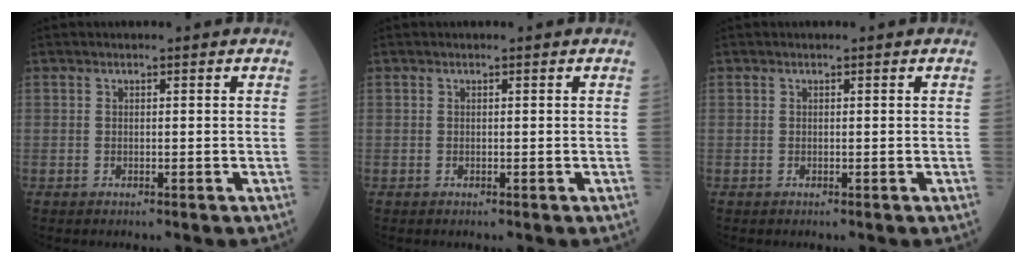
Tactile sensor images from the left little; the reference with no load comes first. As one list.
[{"total": 0.0}, {"total": 0.0}]